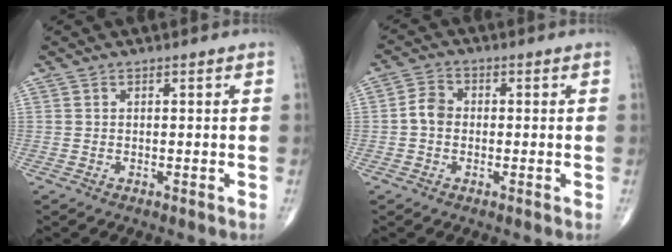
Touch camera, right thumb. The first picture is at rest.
{"total": 3.8, "force": [-0.5, 3.0, 2.2], "torque": [-0.035, 0.014, -0.018]}